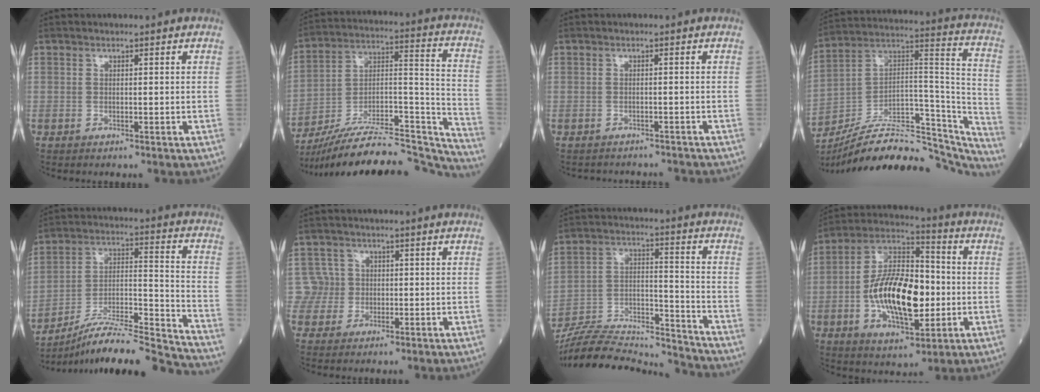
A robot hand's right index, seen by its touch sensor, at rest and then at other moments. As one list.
[{"total": 28.9, "force": [-26.9, 3.5, 9.9], "torque": [-0.120, 0.020, -0.405]}, {"total": 5.9, "force": [-5.7, 1.2, 0.8], "torque": [-0.002, 0.003, -0.068]}, {"total": 29.5, "force": [-25.7, 7.4, 12.5], "torque": [-0.153, 0.034, -0.379]}, {"total": 21.2, "force": [-19.6, -0.8, 7.9], "torque": [-0.124, 0.001, -0.321]}, {"total": 3.5, "force": [0.2, 3.4, -0.8], "torque": [0.036, 0.010, -0.001]}, {"total": 20.7, "force": [-20.0, 1.0, 5.3], "torque": [-0.113, 0.013, -0.326]}, {"total": 17.3, "force": [-2.3, 7.2, 15.5], "torque": [-0.293, 0.012, -0.039]}]